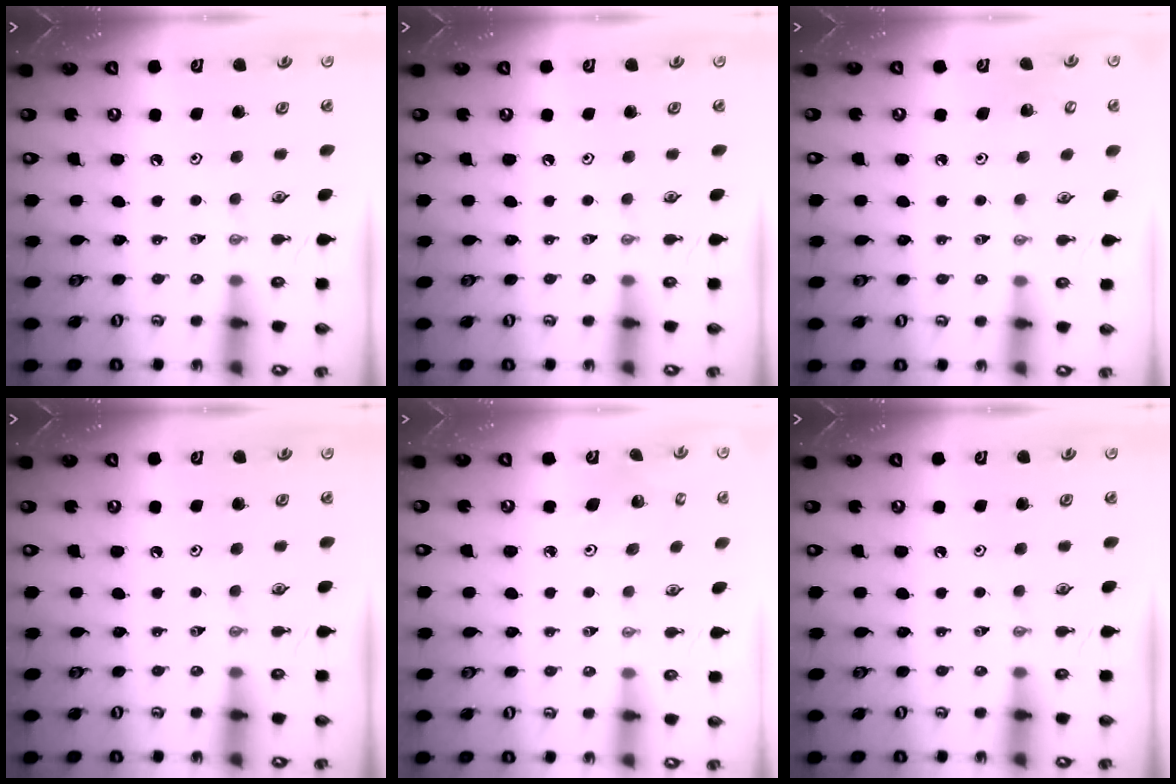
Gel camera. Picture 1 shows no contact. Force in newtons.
{"total": 0.0}
{"total": 4.5, "press": 4.4, "slide": 0.3}
{"total": 0.0}
{"total": 2.7, "press": 2.7, "slide": 0.2}
{"total": 0.0}